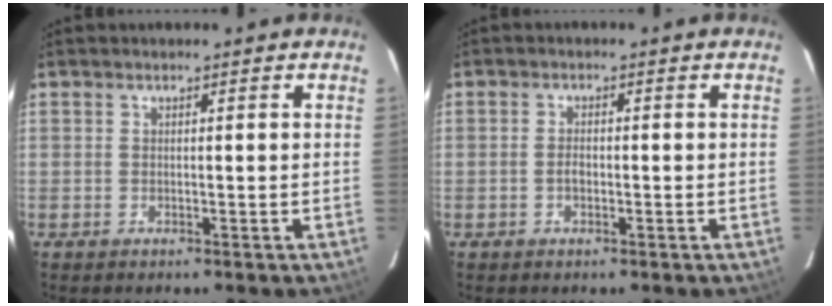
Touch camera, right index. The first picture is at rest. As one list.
[{"total": 1.8, "force": [-0.6, 1.0, 1.4], "torque": [-0.029, 0.003, -0.011]}]